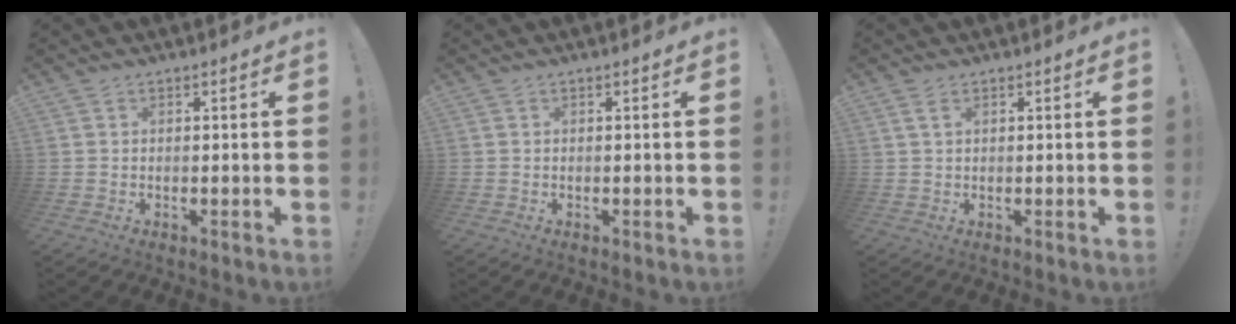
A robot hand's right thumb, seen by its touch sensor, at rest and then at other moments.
{"total": 0.0}
{"total": 2.4, "force": [1.1, 1.1, 1.8], "torque": [-0.032, 0.001, 0.021]}